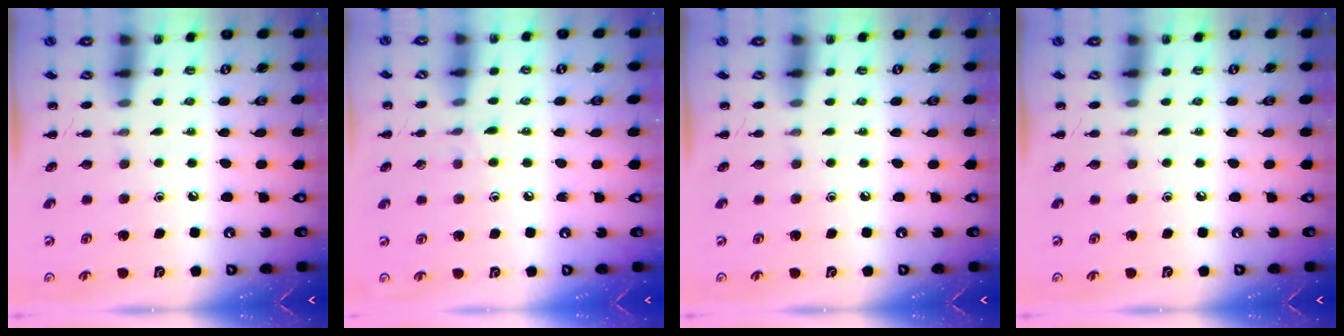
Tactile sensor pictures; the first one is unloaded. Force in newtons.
{"total": 5.7, "press": 5.2, "slide": 2.3}
{"total": 0.0}
{"total": 0.0}